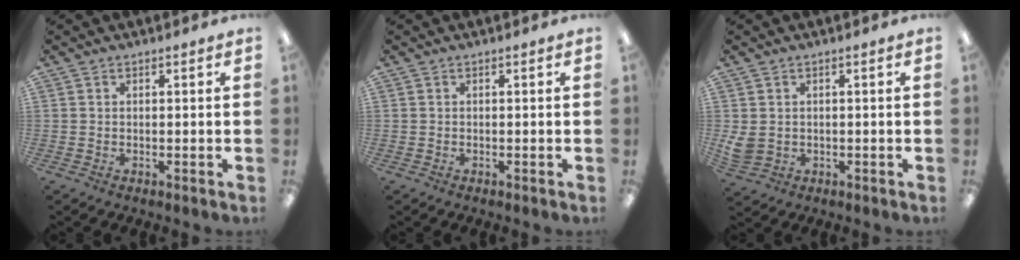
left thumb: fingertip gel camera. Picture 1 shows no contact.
{"total": 0.0}
{"total": 3.5, "force": [0.3, 3.0, 1.7], "torque": [-0.041, -0.003, 0.009]}